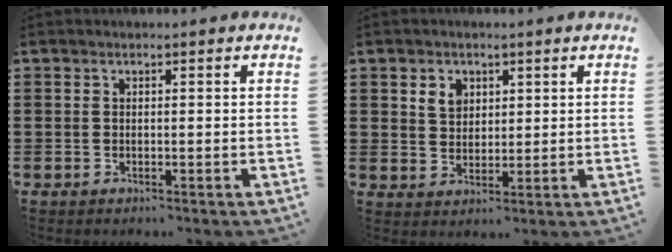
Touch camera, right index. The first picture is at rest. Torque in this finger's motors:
{"motor_torque": [0.14, 0.20, 0.22, 0.02]}